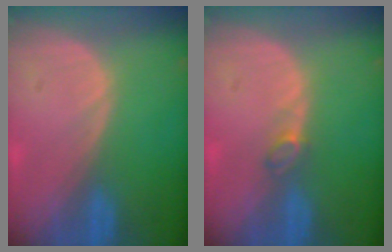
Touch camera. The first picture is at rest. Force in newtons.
{"total": 1.7, "press": 1.7, "slide": 0.4}